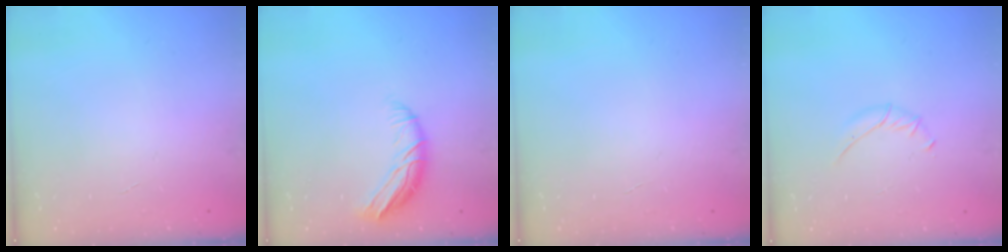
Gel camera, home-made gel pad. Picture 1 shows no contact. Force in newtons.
{"total": 9.8, "press": 9.7, "slide": 1.3}
{"total": 0.0}
{"total": 4.4, "press": 4.2, "slide": 1.1}